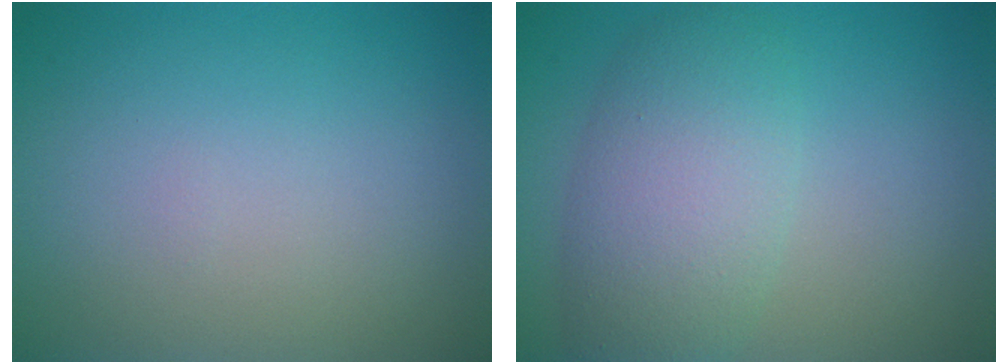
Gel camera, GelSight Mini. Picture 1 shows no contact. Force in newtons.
{"total": 5.8, "press": 5.8, "slide": 0.2}